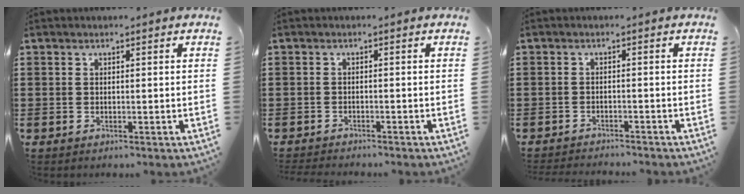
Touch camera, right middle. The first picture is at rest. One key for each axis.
{"total": 1.3, "fx": -1.3, "fy": 0.0, "fz": 0.0, "tx": -0.004, "ty": 0.000, "tz": -0.027}
{"total": 1.8, "fx": -1.8, "fy": 0.0, "fz": 0.0, "tx": -0.005, "ty": 0.000, "tz": -0.039}